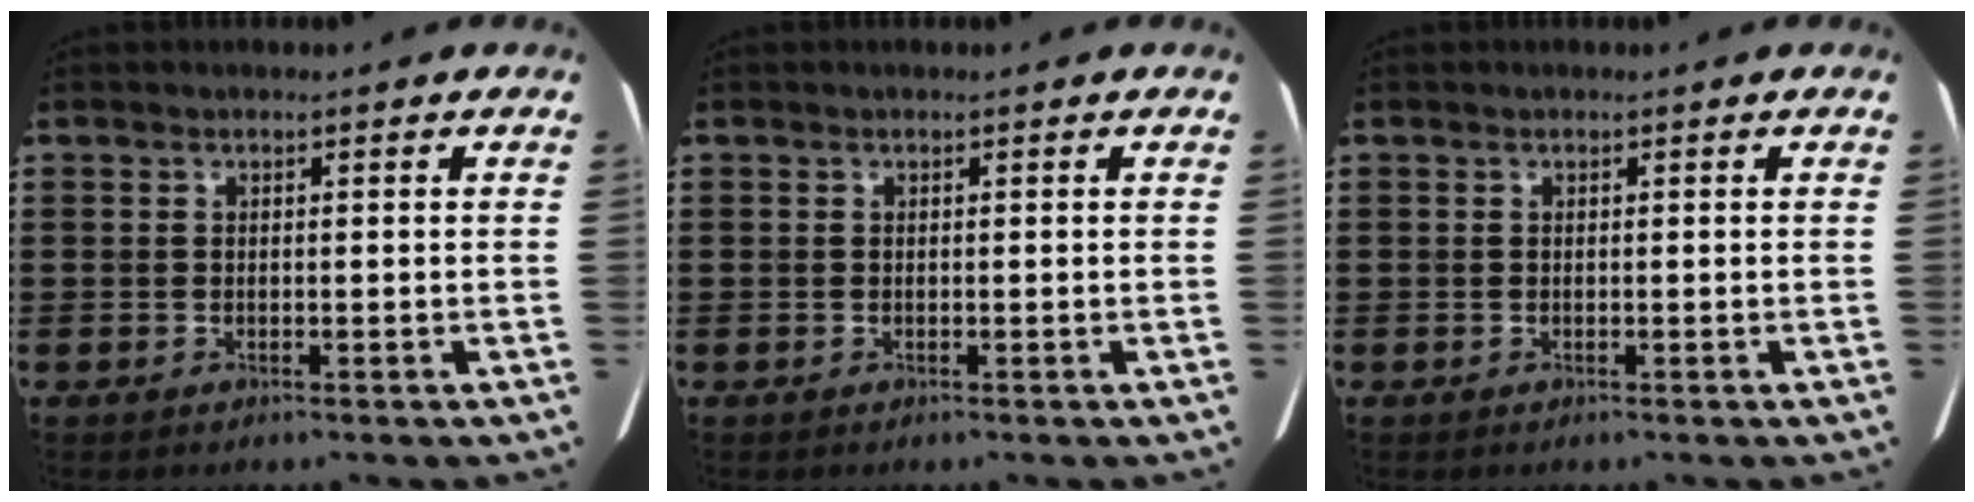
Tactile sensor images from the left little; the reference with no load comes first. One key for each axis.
{"total": 0.0}
{"total": 0.0}